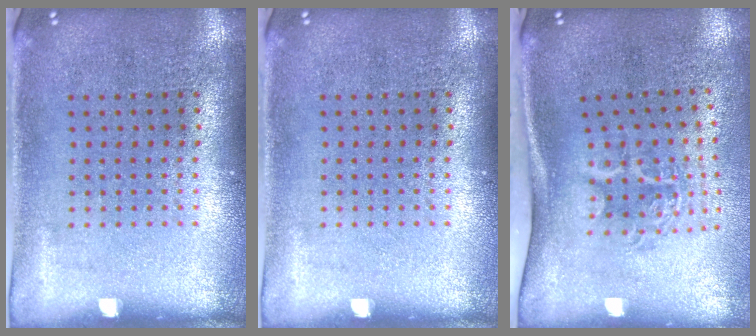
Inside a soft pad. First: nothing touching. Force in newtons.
{"total": 0.0}
{"total": 2.0, "press": 1.3, "slide": 1.5}